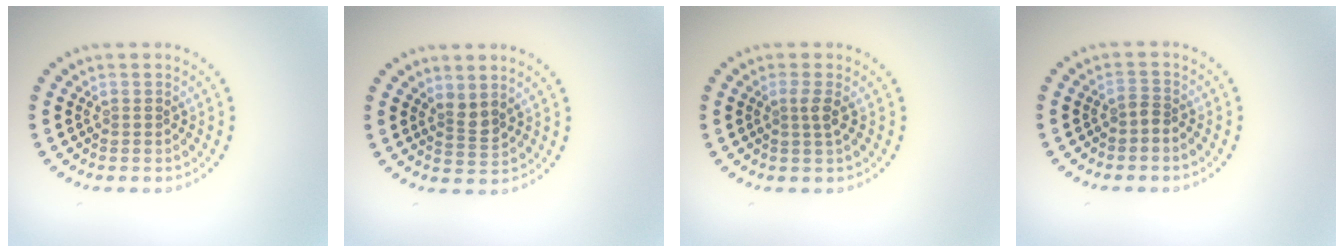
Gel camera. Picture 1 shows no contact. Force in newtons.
{"total": 1.7, "press": 1.3, "slide": 1.1}
{"total": 1.5, "press": 1.1, "slide": 1.0}
{"total": 0.9, "press": 0.5, "slide": 0.7}